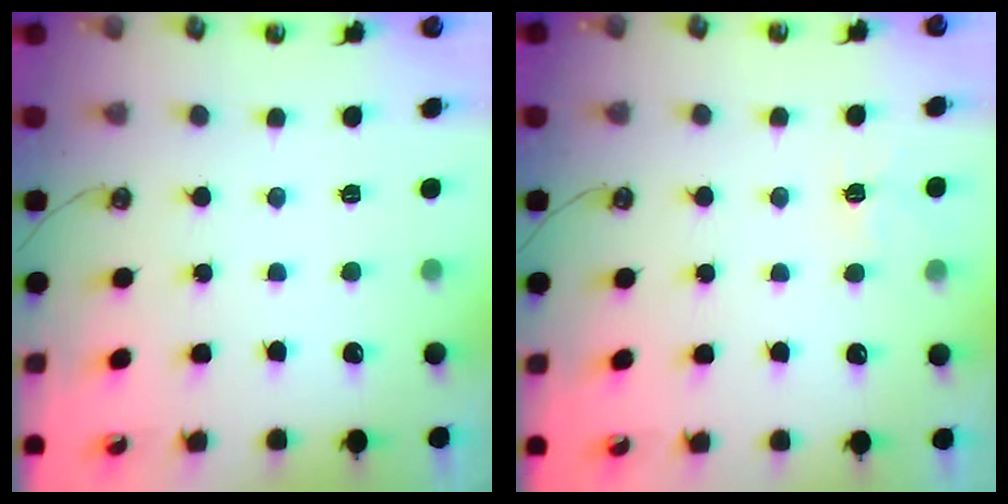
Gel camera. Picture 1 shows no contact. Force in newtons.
{"total": 4.5, "press": 4.5, "slide": 0.6}